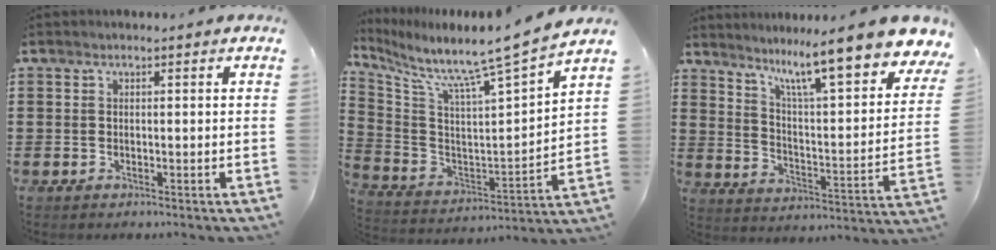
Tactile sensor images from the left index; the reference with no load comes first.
{"total": 8.4, "force": [7.6, -0.9, 3.4], "torque": [-0.095, -0.077, 0.113]}
{"total": 12.0, "force": [9.5, 0.5, 7.3], "torque": [-0.148, -0.065, 0.152]}